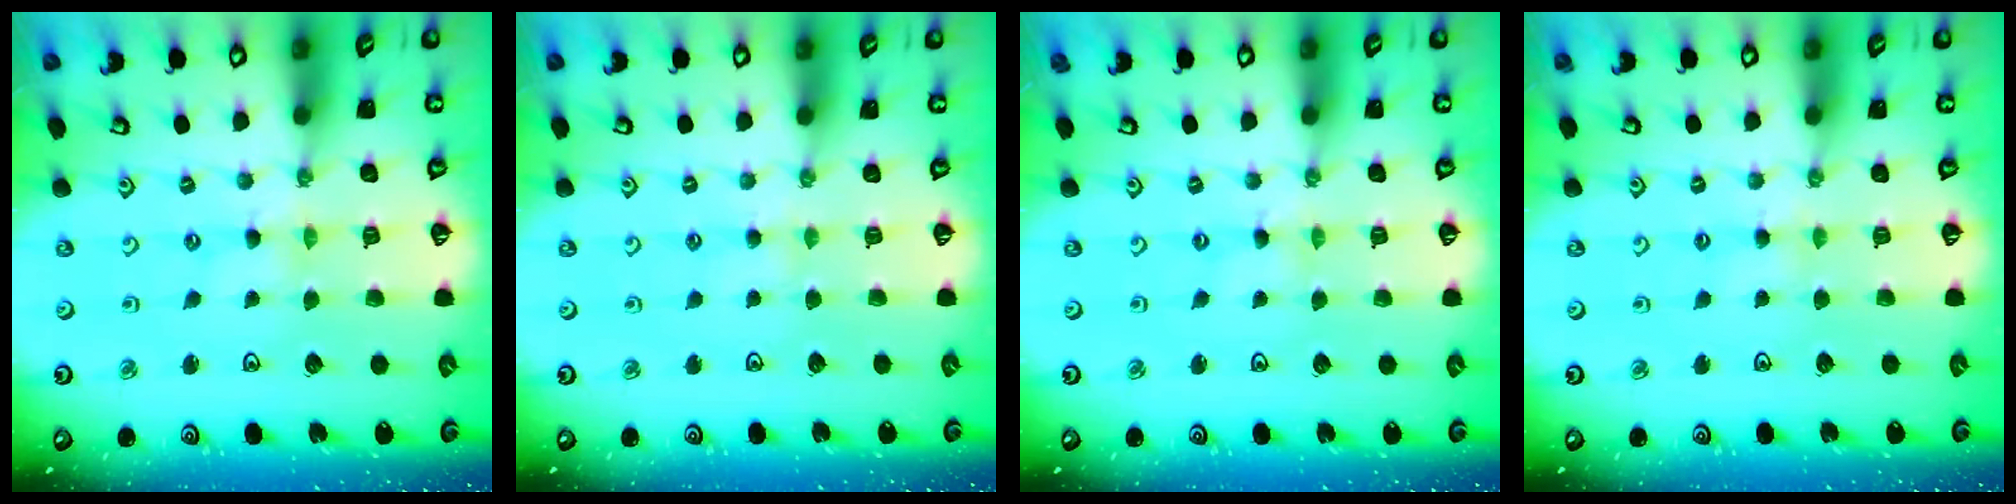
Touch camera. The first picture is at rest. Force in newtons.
{"total": 2.3, "press": 2.3, "slide": 0.4}
{"total": 0.0}
{"total": 2.5, "press": 2.5, "slide": 0.3}